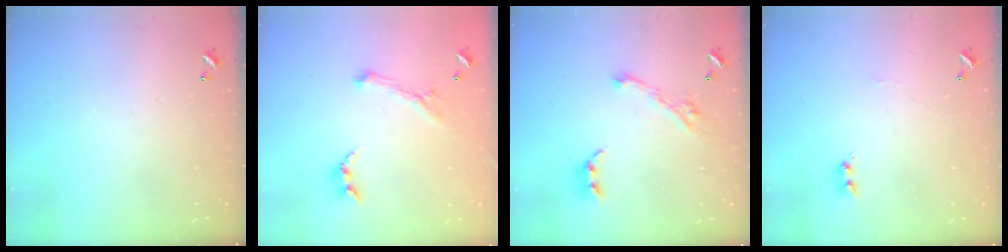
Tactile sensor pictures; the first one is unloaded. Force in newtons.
{"total": 0.0}
{"total": 7.8, "press": 7.7, "slide": 0.9}
{"total": 3.8, "press": 3.8, "slide": 0.5}